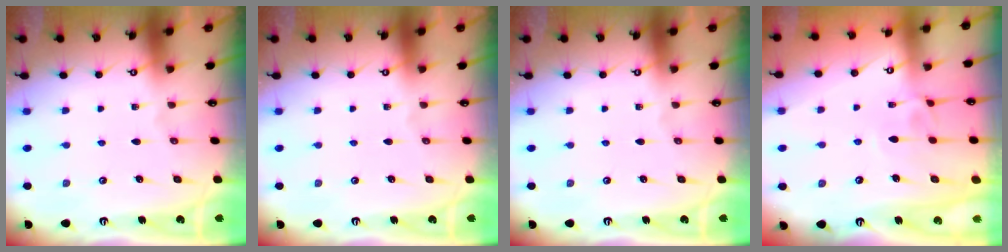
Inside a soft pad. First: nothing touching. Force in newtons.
{"total": 0.0}
{"total": 0.0}
{"total": 1.3, "press": 1.0, "slide": 0.8}